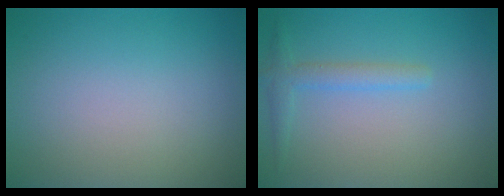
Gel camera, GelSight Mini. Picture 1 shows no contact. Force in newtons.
{"total": 1.4, "press": 1.4, "slide": 0.1}